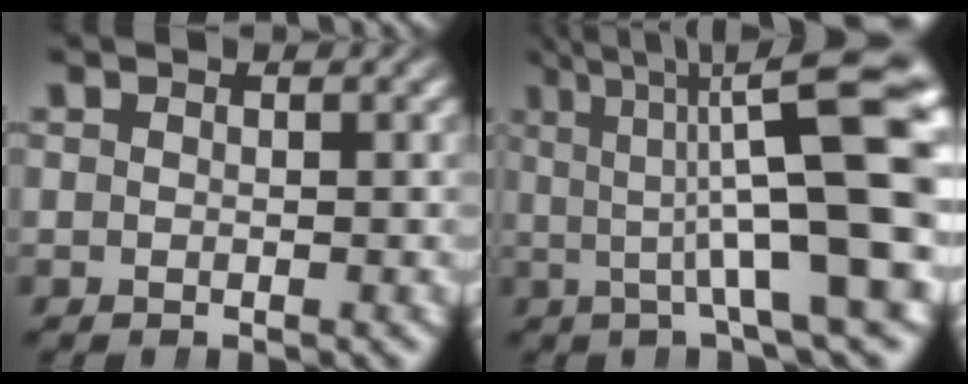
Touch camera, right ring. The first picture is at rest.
{"total": 11.1, "force": [2.2, 2.3, 10.6], "torque": [-0.118, 0.017, 0.030]}